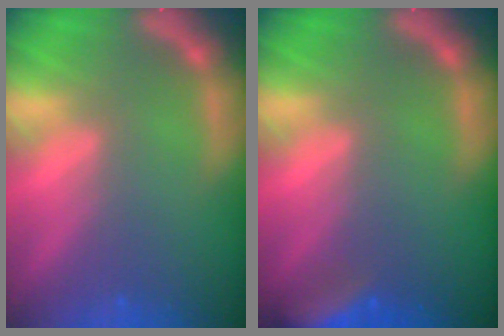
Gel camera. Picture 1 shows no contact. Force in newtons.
{"total": 5.5}